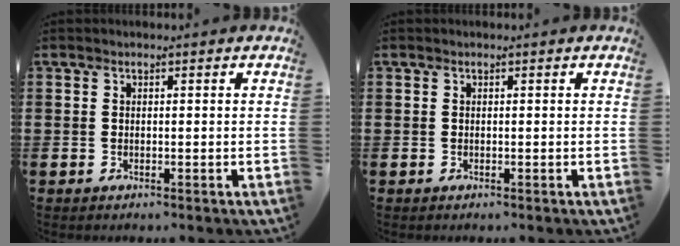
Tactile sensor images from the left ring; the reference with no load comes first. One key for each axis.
{"total": 0.0}